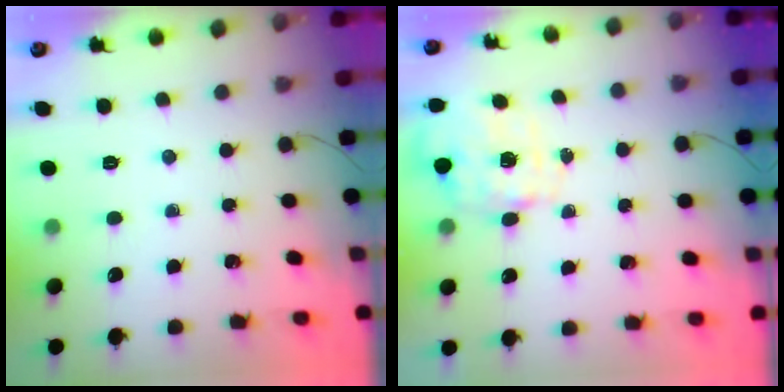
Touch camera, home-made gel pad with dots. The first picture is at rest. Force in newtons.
{"total": 2.8, "press": 2.6, "slide": 0.9}